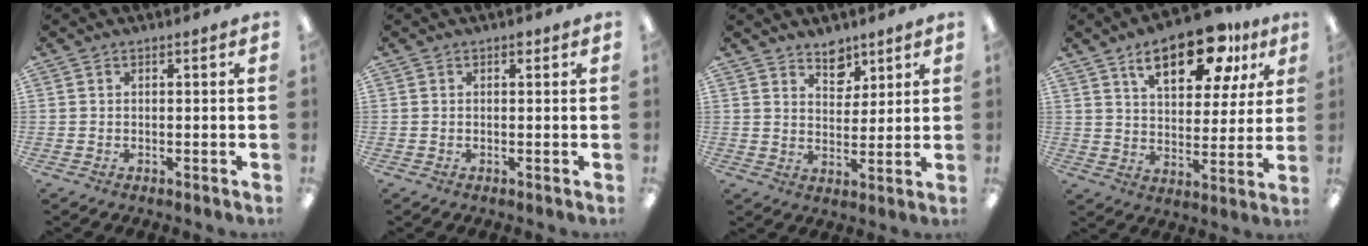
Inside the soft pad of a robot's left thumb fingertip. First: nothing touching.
{"total": 0.9, "force": [0.6, 0.5, 0.5], "torque": [-0.003, 0.000, 0.008]}
{"total": 6.5, "force": [5.2, 3.6, 1.4], "torque": [-0.007, -0.035, 0.093]}
{"total": 18.1, "force": [10.7, 8.2, 12.1], "torque": [-0.167, -0.045, 0.174]}